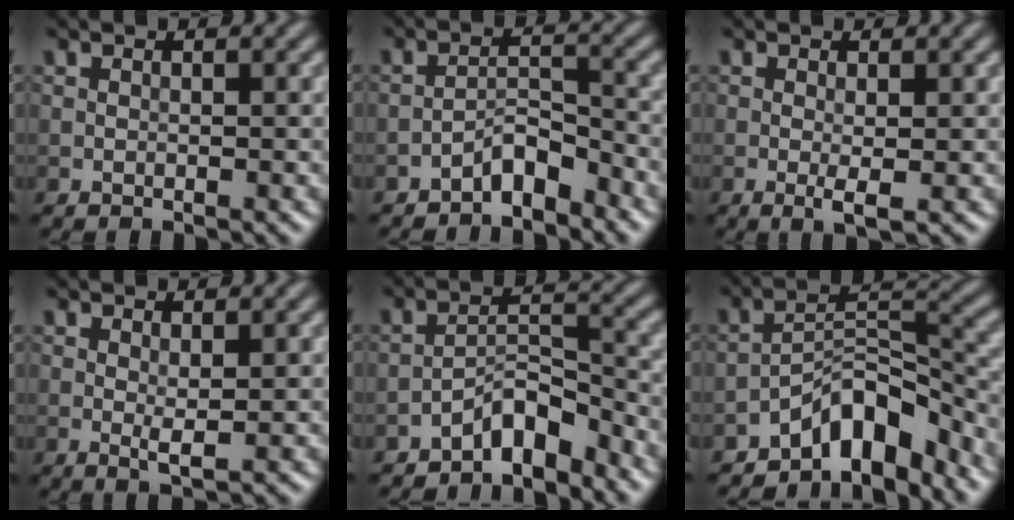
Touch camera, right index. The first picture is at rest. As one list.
[{"total": 3.0, "force": [-2.5, 0.8, 1.4], "torque": [-0.019, 0.018, -0.047]}, {"total": 1.6, "force": [-0.2, 0.2, 1.5], "torque": [-0.029, -0.005, -0.004]}, {"total": 1.4, "force": [0.3, 0.3, 1.3], "torque": [-0.025, -0.004, 0.005]}, {"total": 4.4, "force": [-3.5, 1.4, 2.2], "torque": [-0.027, 0.018, -0.067]}, {"total": 7.4, "force": [-5.7, 2.7, 3.9], "torque": [-0.037, 0.011, -0.104]}]